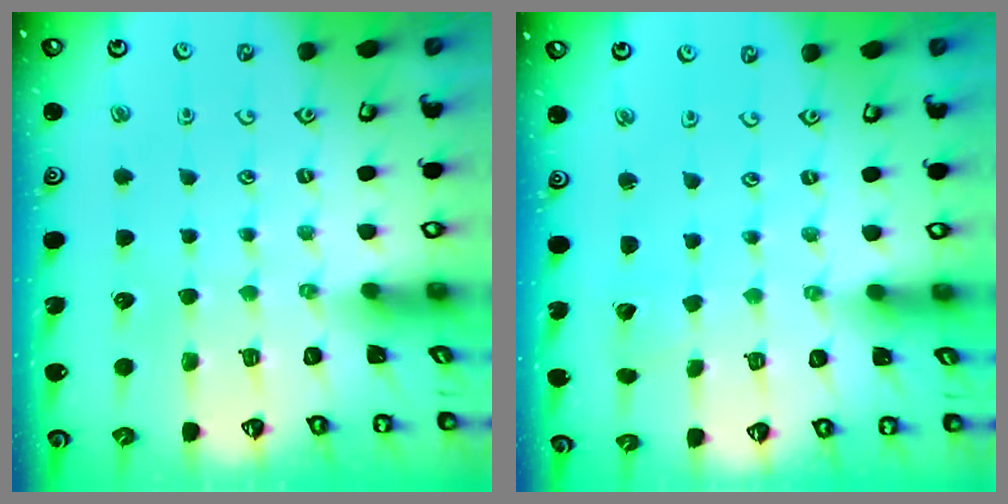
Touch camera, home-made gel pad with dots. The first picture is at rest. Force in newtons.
{"total": 1.1, "press": 1.1, "slide": 0.1}